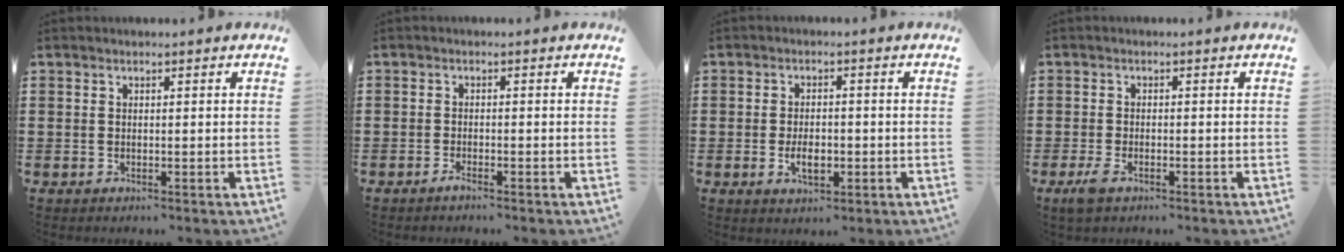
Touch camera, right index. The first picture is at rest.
{"total": 1.1, "force": [-1.0, 0.1, 0.5], "torque": [-0.010, -0.007, -0.018]}
{"total": 3.9, "force": [-1.1, 1.9, 3.2], "torque": [-0.050, -0.001, -0.019]}
{"total": 2.0, "force": [-1.3, 0.7, 1.4], "torque": [-0.041, -0.006, -0.030]}